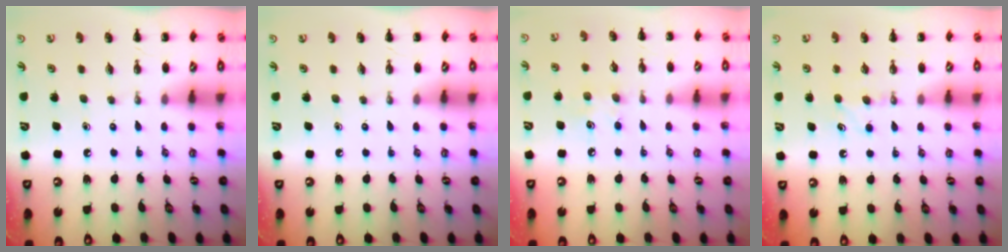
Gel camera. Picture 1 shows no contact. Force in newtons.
{"total": 0.0}
{"total": 6.7, "press": 6.5, "slide": 1.7}
{"total": 4.6, "press": 4.4, "slide": 1.2}